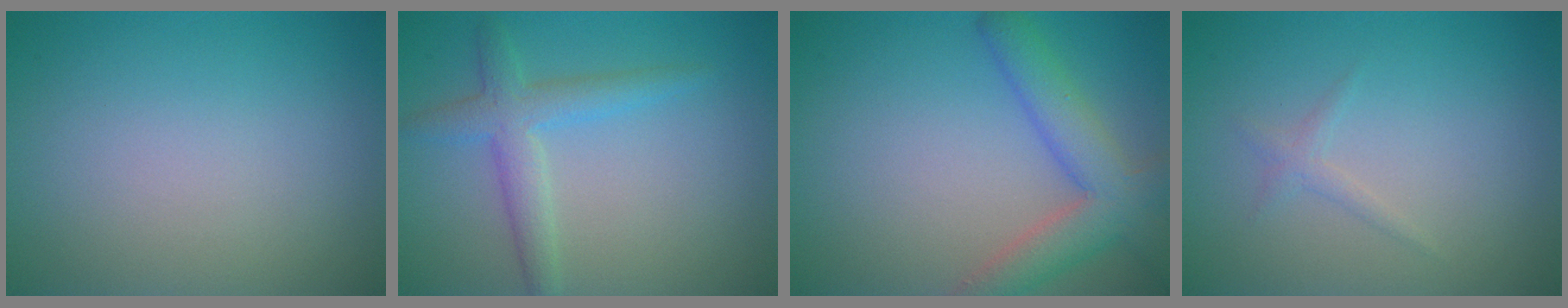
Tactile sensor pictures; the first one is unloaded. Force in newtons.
{"total": 3.3, "press": 3.3, "slide": 0.2}
{"total": 5.0, "press": 5.0, "slide": 0.3}
{"total": 0.9, "press": 0.9, "slide": 0.1}